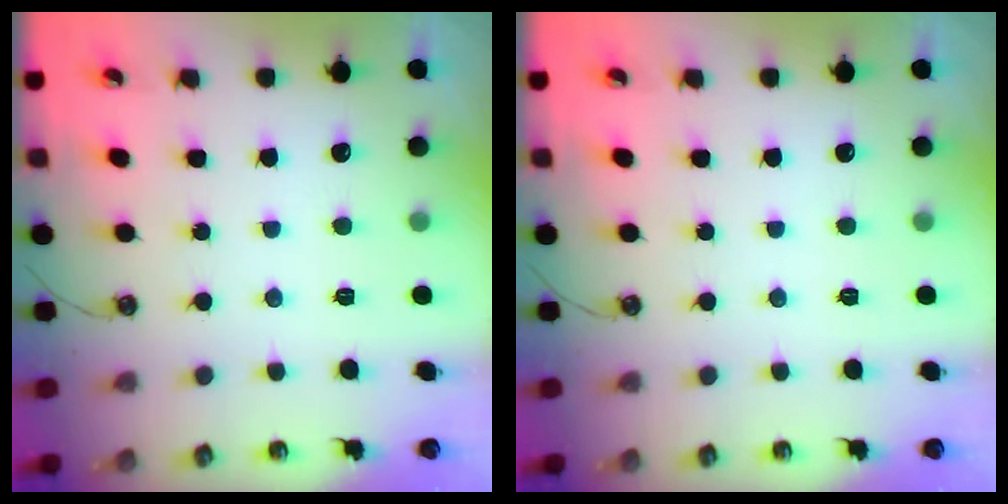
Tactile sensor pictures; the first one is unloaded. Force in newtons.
{"total": 0.0}